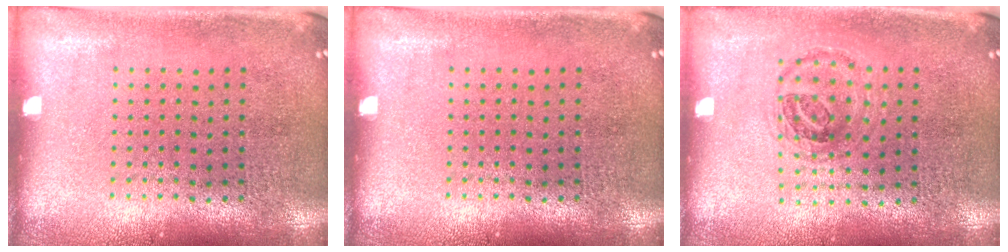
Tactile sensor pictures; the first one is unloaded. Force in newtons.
{"total": 0.0}
{"total": 0.9, "press": 0.9, "slide": 0.2}